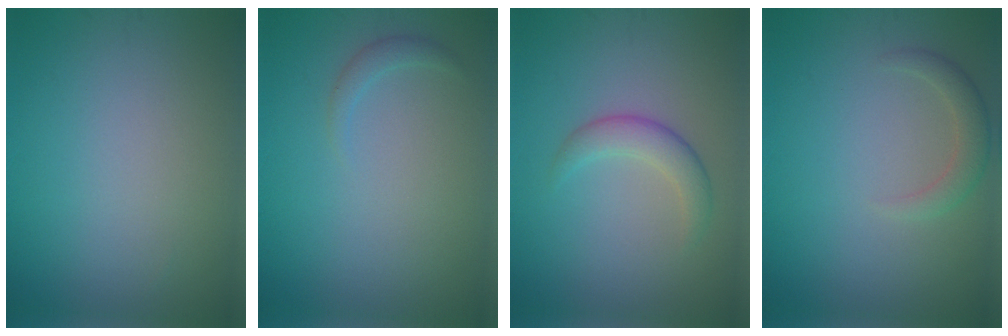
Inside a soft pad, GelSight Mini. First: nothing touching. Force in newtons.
{"total": 1.0, "press": 1.0, "slide": 0.1}
{"total": 2.5, "press": 2.5, "slide": 0.0}
{"total": 2.0, "press": 2.0, "slide": 0.2}